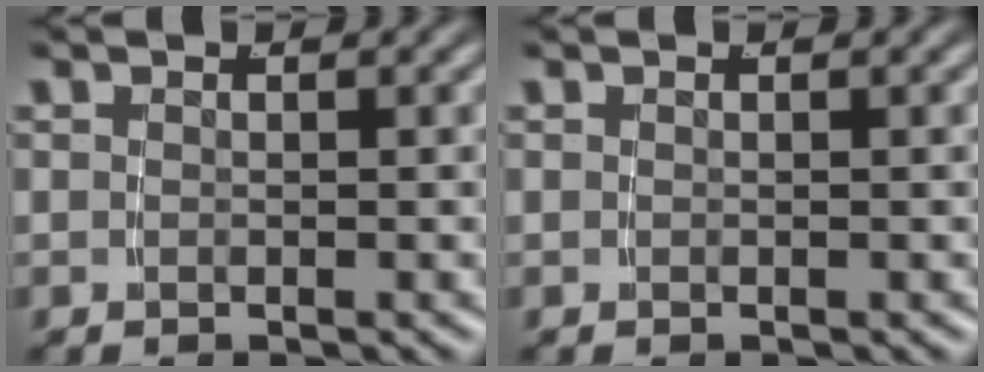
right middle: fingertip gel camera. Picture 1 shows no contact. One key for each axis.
{"total": 0.0}